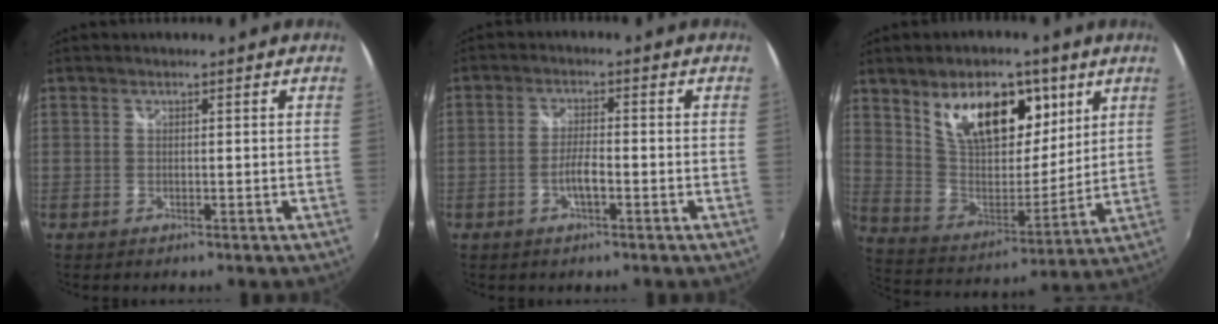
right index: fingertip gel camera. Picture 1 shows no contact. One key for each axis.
{"total": 3.6, "fx": -1.6, "fy": 0.6, "fz": 3.1, "tx": -0.066, "ty": 0.002, "tz": -0.030}
{"total": 18.9, "fx": 9.7, "fy": 9.9, "fz": 12.8, "tx": -0.212, "ty": 0.005, "tz": 0.179}